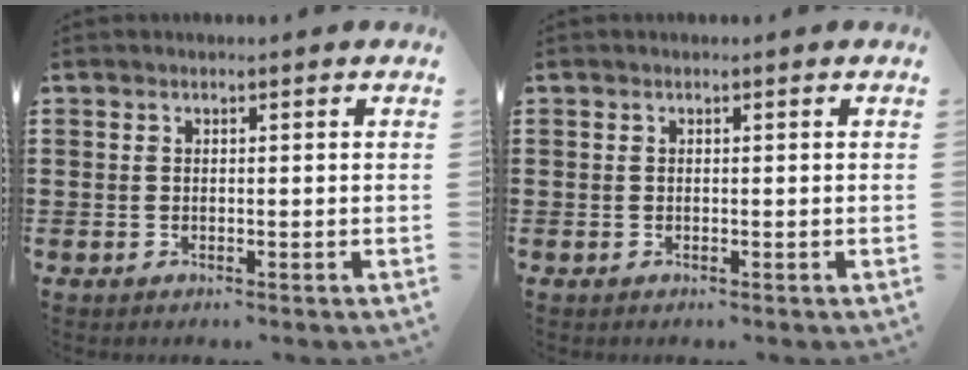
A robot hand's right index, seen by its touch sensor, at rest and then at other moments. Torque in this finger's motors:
{"motor_torque": [-0.02, 0.35, 0.00, 0.00]}